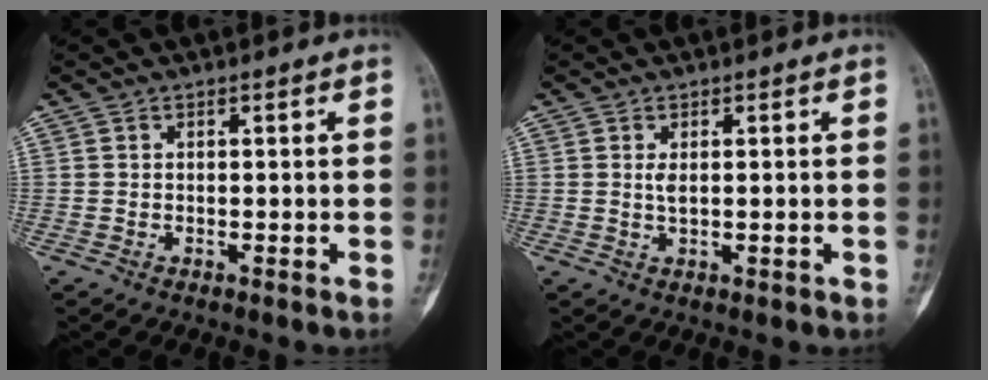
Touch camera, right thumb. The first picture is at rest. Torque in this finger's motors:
{"motor_torque": [0.44, 0.40, 0.37, 0.34, 0.04]}